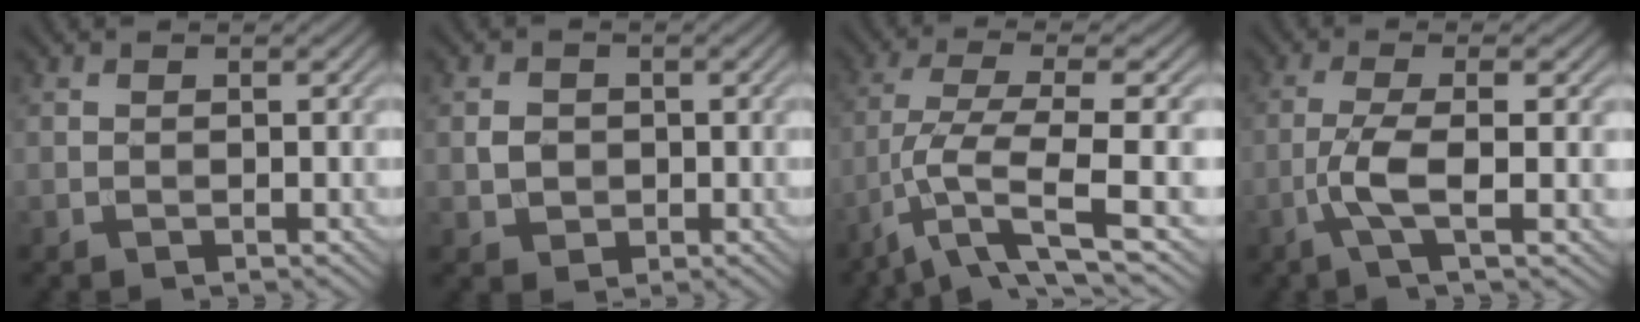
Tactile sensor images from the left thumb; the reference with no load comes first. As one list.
[{"total": 2.5, "force": [-0.1, 2.3, 1.0], "torque": [-0.022, -0.005, -0.005]}, {"total": 7.7, "force": [-3.1, 1.5, 6.9], "torque": [-0.136, 0.003, -0.070]}, {"total": 5.3, "force": [-1.3, 0.9, 5.1], "torque": [-0.105, 0.007, -0.033]}]